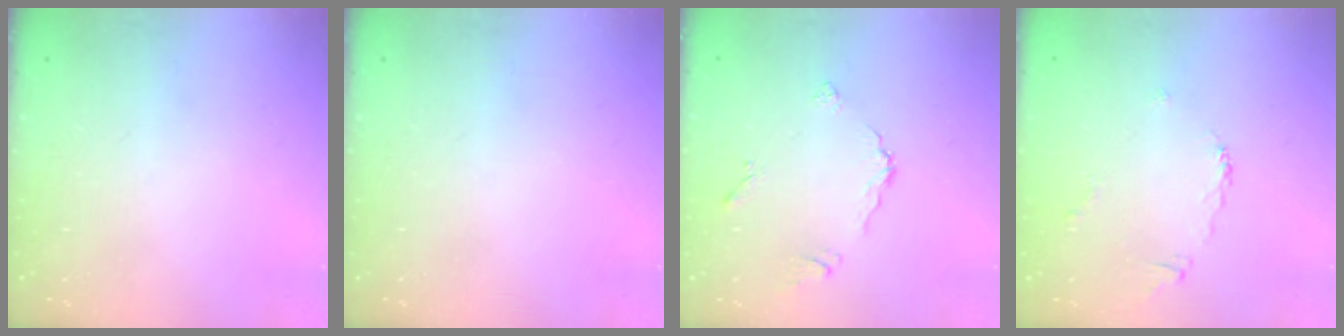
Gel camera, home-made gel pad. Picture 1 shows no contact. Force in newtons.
{"total": 0.0}
{"total": 4.8, "press": 4.7, "slide": 0.2}
{"total": 3.1, "press": 3.0, "slide": 0.7}